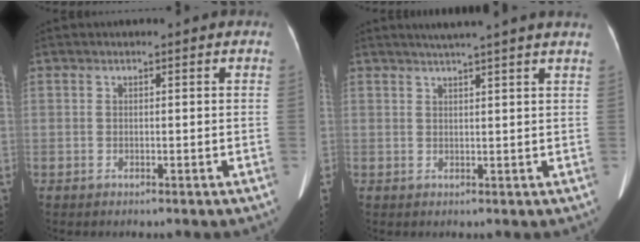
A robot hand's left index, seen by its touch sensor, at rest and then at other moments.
{"total": 7.5, "force": [6.3, -1.1, 3.8], "torque": [-0.051, 0.022, 0.072]}